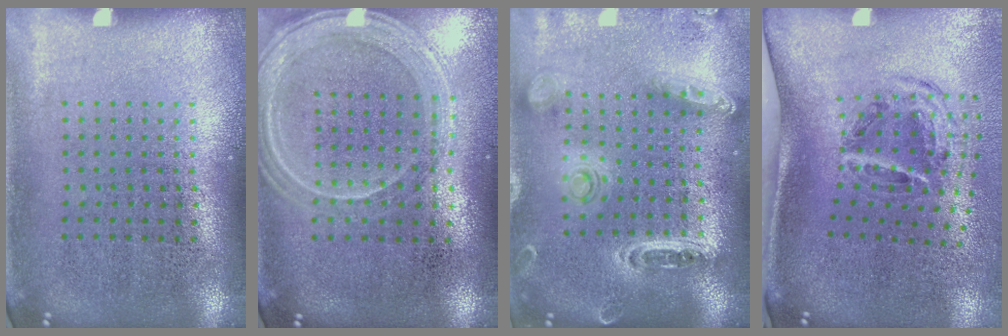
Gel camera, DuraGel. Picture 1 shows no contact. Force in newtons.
{"total": 1.3, "press": 1.3, "slide": 0.2}
{"total": 1.4, "press": 1.4, "slide": 0.1}
{"total": 1.8, "press": 1.1, "slide": 1.5}